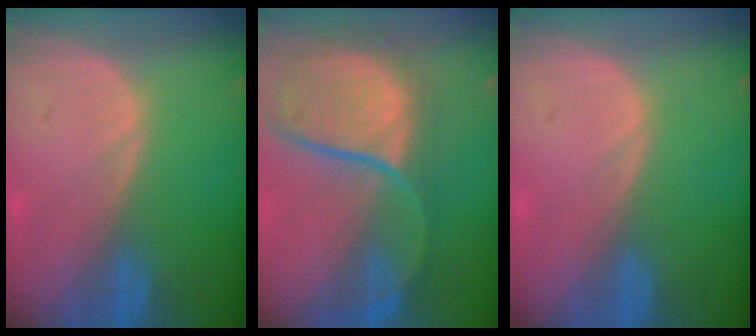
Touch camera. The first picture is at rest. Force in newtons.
{"total": 11.8, "press": 9.8, "slide": 6.6}
{"total": 0.0}